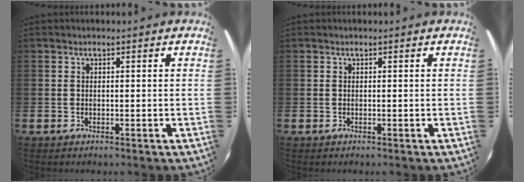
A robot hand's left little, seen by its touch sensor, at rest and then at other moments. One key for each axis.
{"total": 0.0}